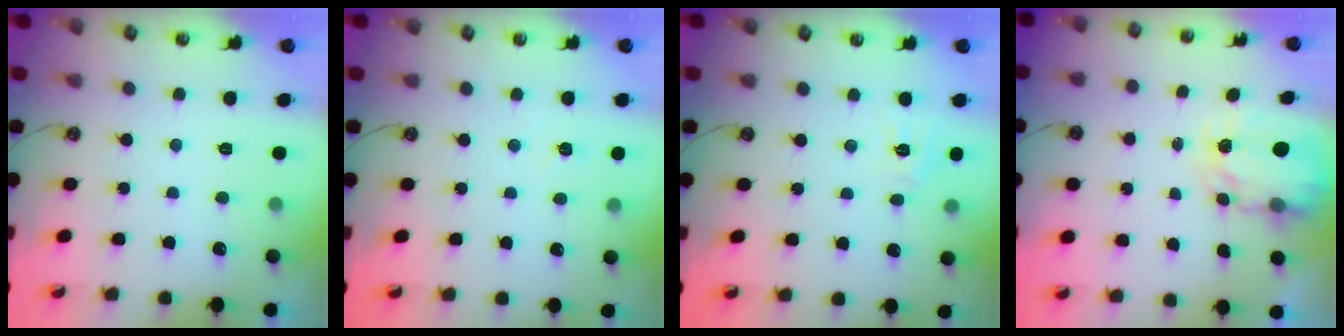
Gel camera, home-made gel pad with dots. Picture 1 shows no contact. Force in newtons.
{"total": 3.0, "press": 3.0, "slide": 0.4}
{"total": 5.6, "press": 5.6, "slide": 0.6}
{"total": 3.9, "press": 3.9, "slide": 0.1}